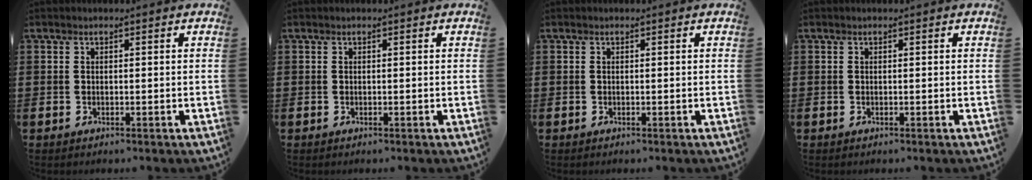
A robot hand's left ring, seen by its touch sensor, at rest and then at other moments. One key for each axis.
{"total": 0.0}
{"total": 0.0}
{"total": 0.0}